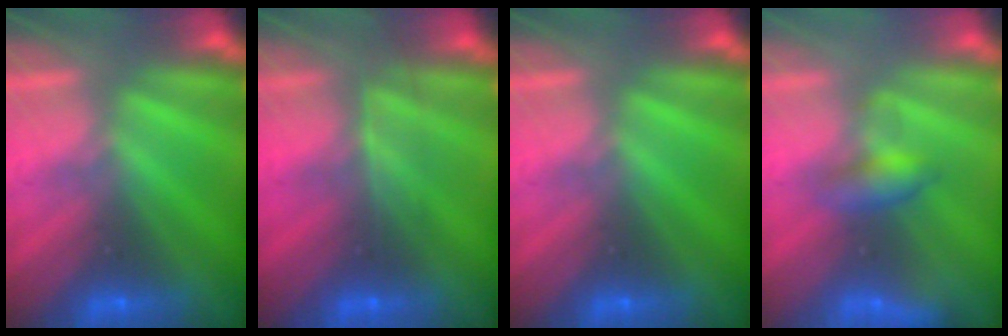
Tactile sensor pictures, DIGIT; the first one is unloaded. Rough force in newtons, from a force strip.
{"total": 2.5}
{"total": 0.0}
{"total": 2.0}